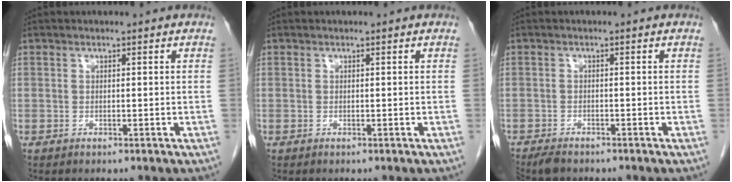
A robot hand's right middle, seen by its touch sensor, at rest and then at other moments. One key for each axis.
{"total": 0.0}
{"total": 3.9, "fx": -3.3, "fy": 1.3, "fz": 1.5, "tx": -0.024, "ty": -0.008, "tz": -0.053}